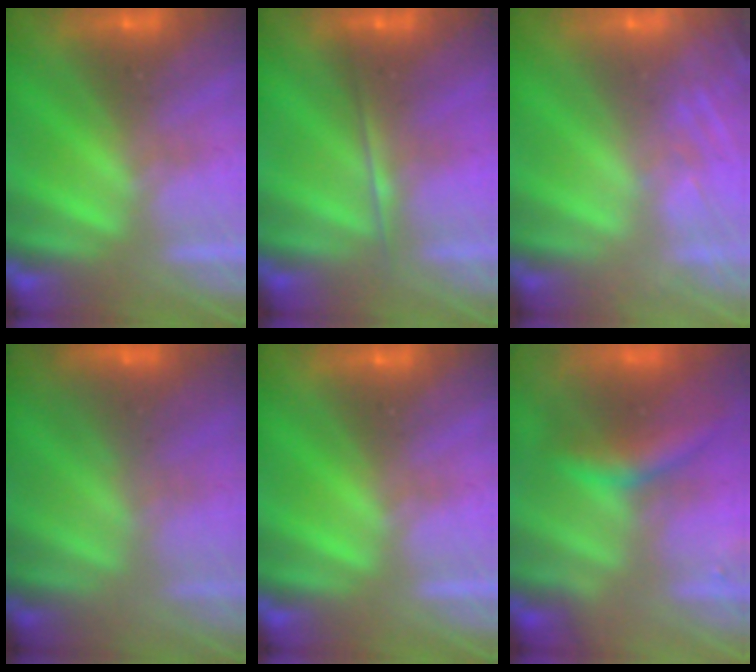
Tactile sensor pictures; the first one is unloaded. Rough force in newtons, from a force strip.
{"total": 1.7}
{"total": 8.3}
{"total": 3.0}
{"total": 0.0}
{"total": 5.6}